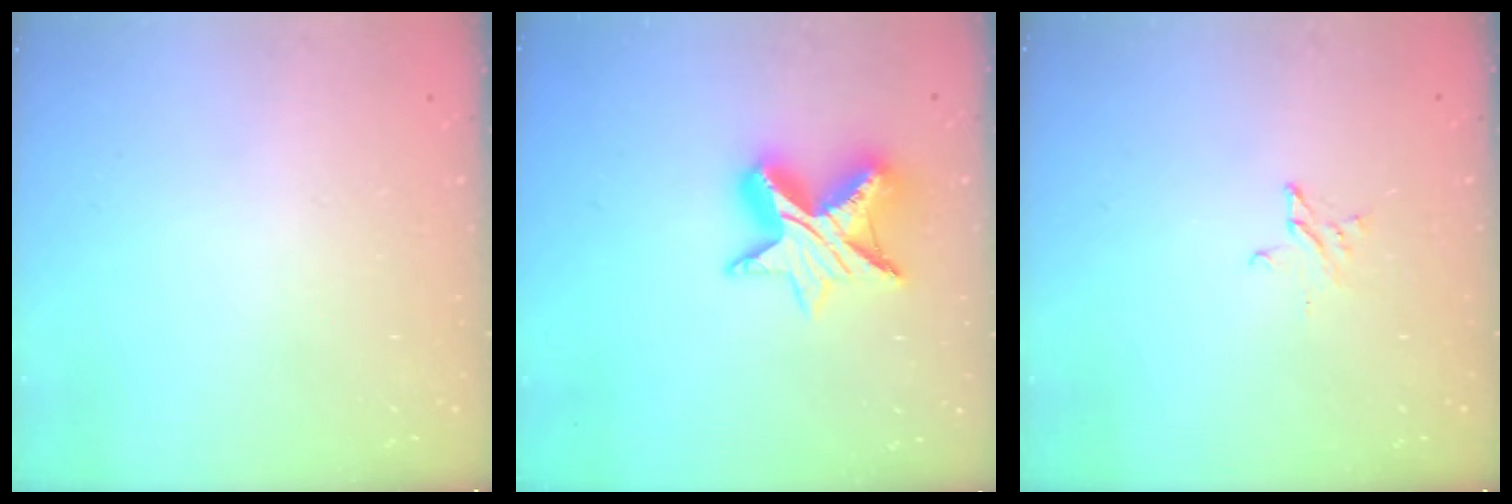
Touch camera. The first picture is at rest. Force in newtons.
{"total": 11.3, "press": 11.3, "slide": 0.8}
{"total": 2.2, "press": 2.2, "slide": 0.2}